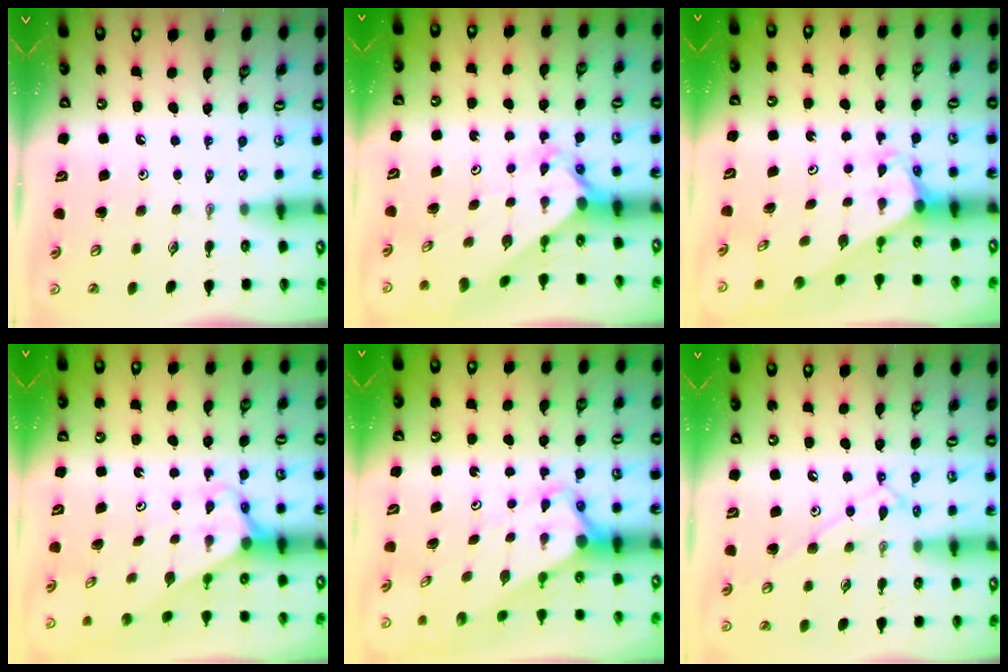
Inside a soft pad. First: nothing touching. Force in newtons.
{"total": 2.7, "press": 2.6, "slide": 0.3}
{"total": 2.0, "press": 2.0, "slide": 0.1}
{"total": 2.6, "press": 2.6, "slide": 0.1}
{"total": 3.2, "press": 3.2, "slide": 0.2}
{"total": 11.4, "press": 11.4, "slide": 0.8}